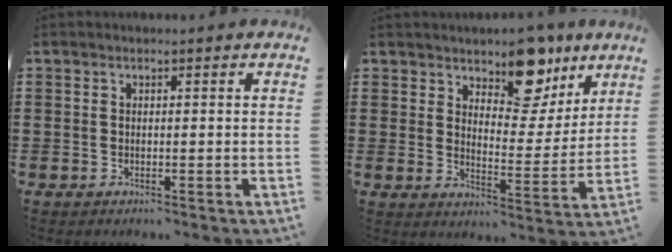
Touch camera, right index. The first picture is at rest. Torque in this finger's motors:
{"motor_torque": [0.19, 0.37, 0.31, 0.03]}